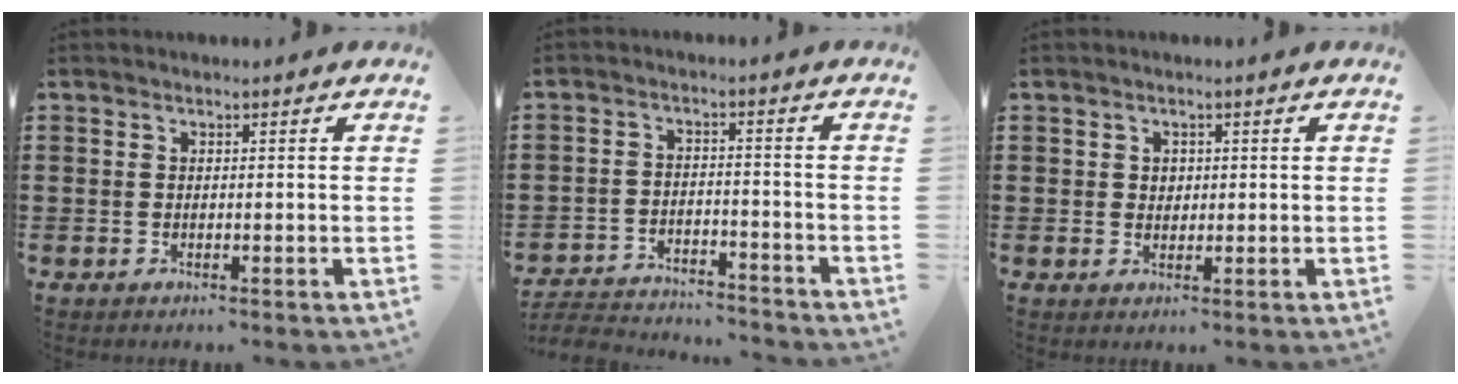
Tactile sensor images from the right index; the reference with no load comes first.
{"total": 4.0, "force": [-3.9, 0.6, 0.4], "torque": [-0.020, 0.003, -0.086]}
{"total": 1.4, "force": [0.5, 1.2, 0.5], "torque": [-0.012, 0.006, 0.009]}